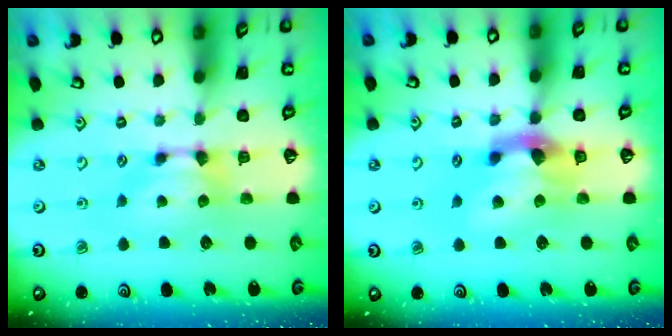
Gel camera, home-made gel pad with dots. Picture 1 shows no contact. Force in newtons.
{"total": 4.1, "press": 3.8, "slide": 1.6}